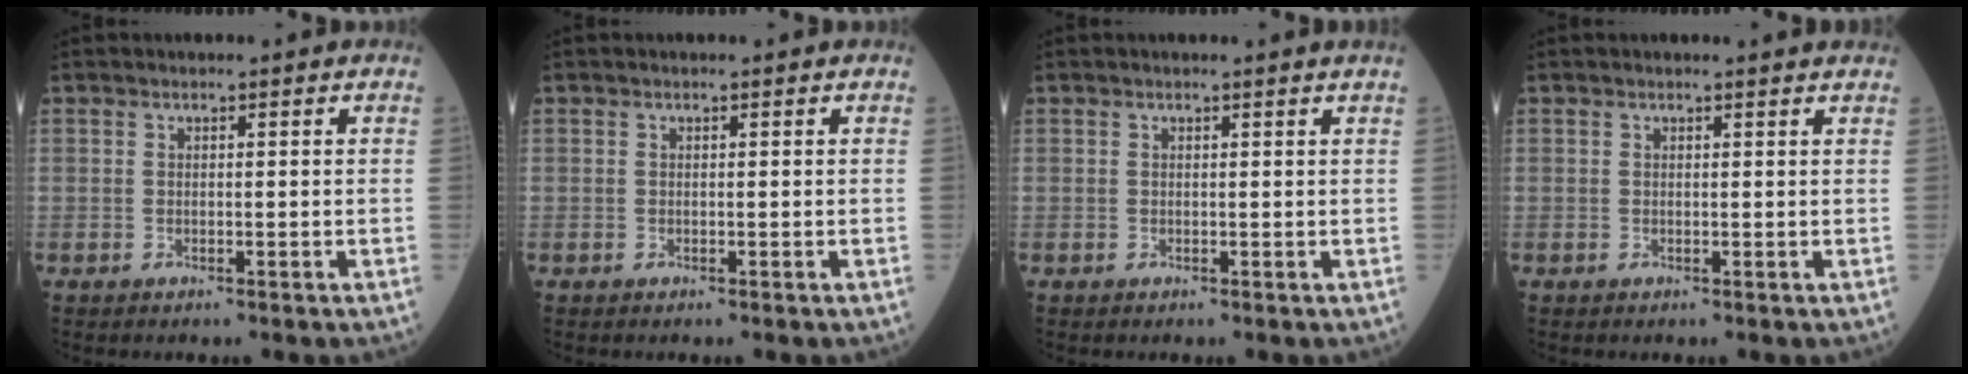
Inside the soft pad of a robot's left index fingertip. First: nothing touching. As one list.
[{"total": 0.0}, {"total": 1.1, "force": [1.0, -0.4, 0.3], "torque": [-0.011, -0.005, 0.015]}, {"total": 3.1, "force": [3.0, -0.1, 0.8], "torque": [-0.012, 0.004, 0.025]}]